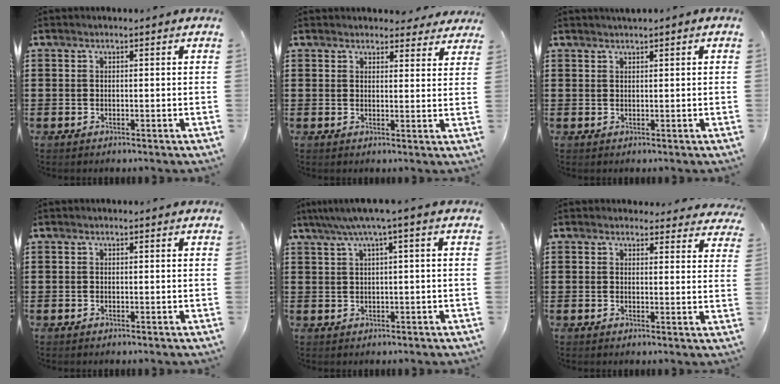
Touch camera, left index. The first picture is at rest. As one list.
[{"total": 3.1, "force": [3.0, 0.8, 0.6], "torque": [-0.011, -0.009, 0.054]}, {"total": 0.8, "force": [0.7, 0.0, 0.3], "torque": [-0.006, -0.001, 0.014]}, {"total": 0.0}, {"total": 3.3, "force": [0.9, -0.3, 3.2], "torque": [-0.061, -0.002, 0.011]}, {"total": 2.3, "force": [2.2, 0.6, 0.2], "torque": [-0.003, -0.009, 0.040]}]